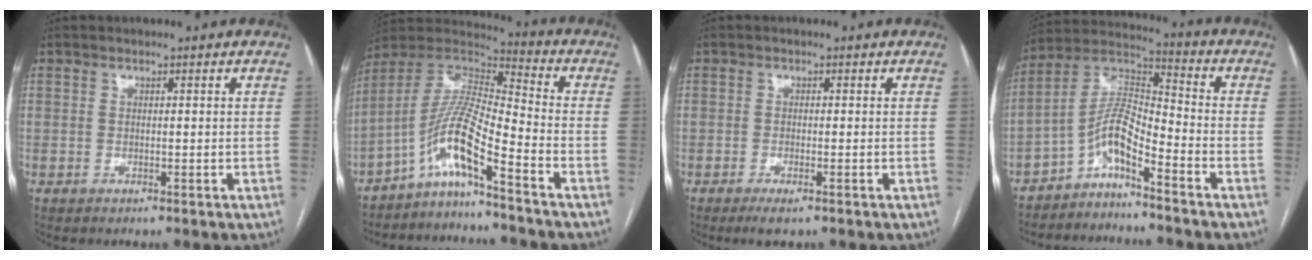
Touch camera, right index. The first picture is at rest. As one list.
[{"total": 10.7, "force": [-6.9, 0.4, 8.3], "torque": [-0.172, 0.018, -0.132]}, {"total": 2.6, "force": [-1.7, 0.4, 2.0], "torque": [-0.035, -0.005, -0.026]}, {"total": 8.0, "force": [-5.2, 1.3, 6.0], "torque": [-0.126, 0.023, -0.102]}]